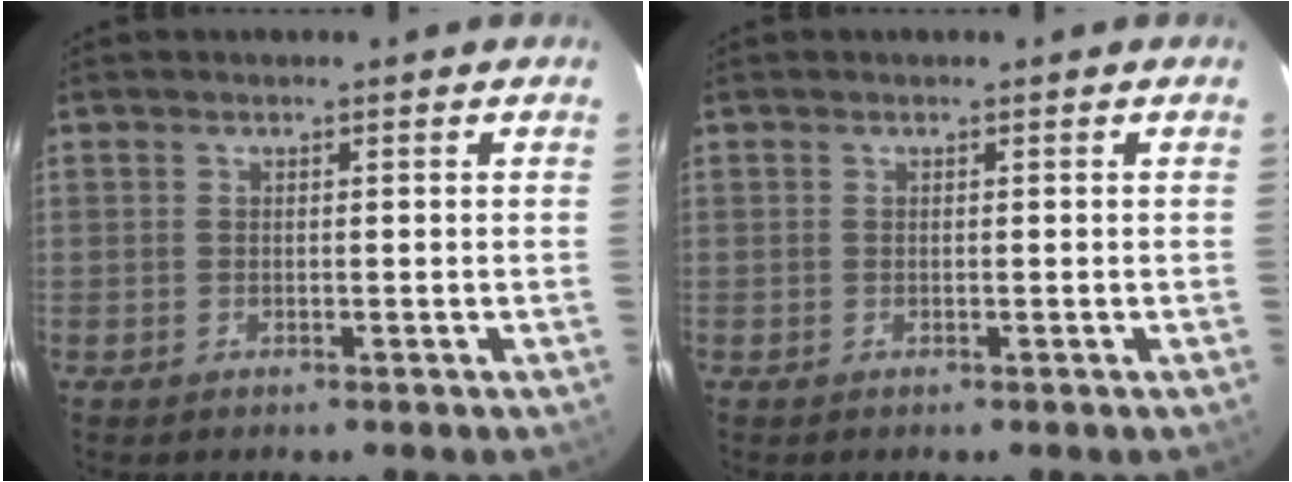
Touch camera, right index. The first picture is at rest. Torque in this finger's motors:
{"motor_torque": [0.00, 0.00, 0.00, -0.01]}